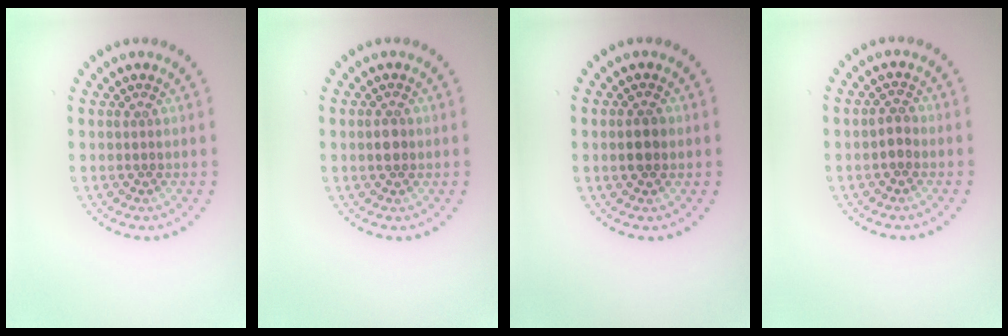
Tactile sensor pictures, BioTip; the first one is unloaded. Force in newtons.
{"total": 1.5, "press": 1.5, "slide": 0.2}
{"total": 2.2, "press": 2.2, "slide": 0.0}
{"total": 1.4, "press": 1.3, "slide": 0.3}